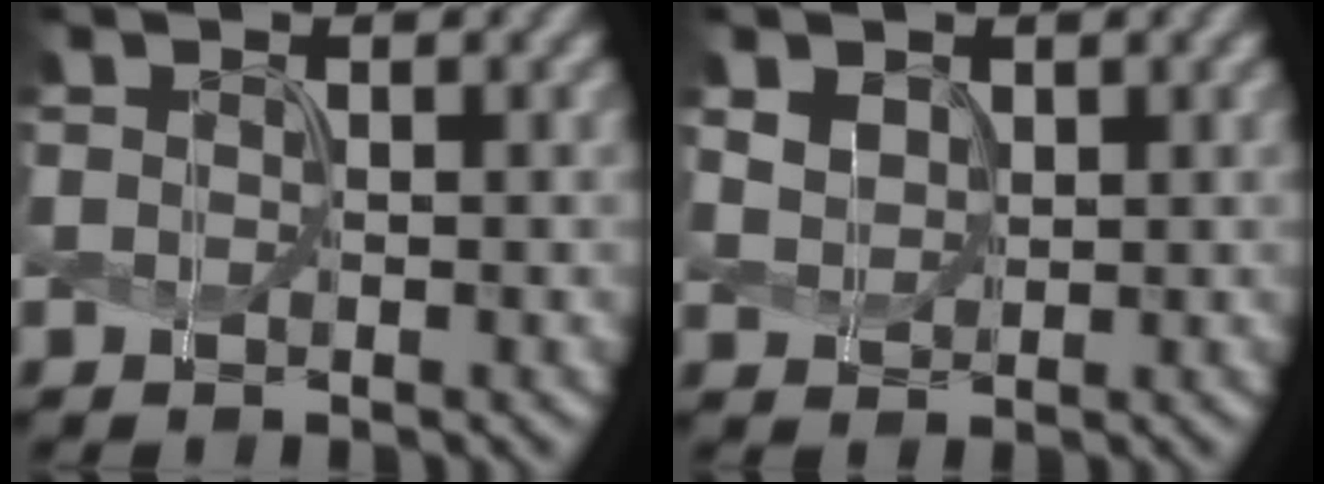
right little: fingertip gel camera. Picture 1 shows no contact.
{"total": 1.7, "force": [0.7, 1.4, 0.8], "torque": [-0.033, 0.001, 0.021]}